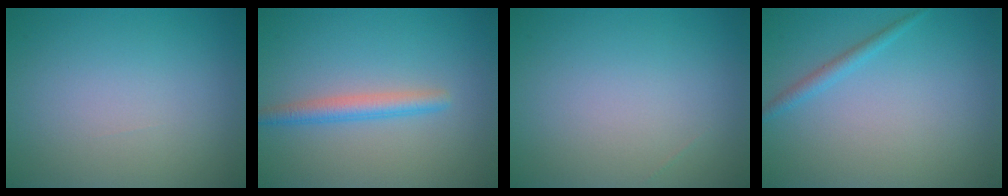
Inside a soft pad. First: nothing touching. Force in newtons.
{"total": 2.4, "press": 2.4, "slide": 0.1}
{"total": 0.0}
{"total": 1.3, "press": 1.3, "slide": 0.1}